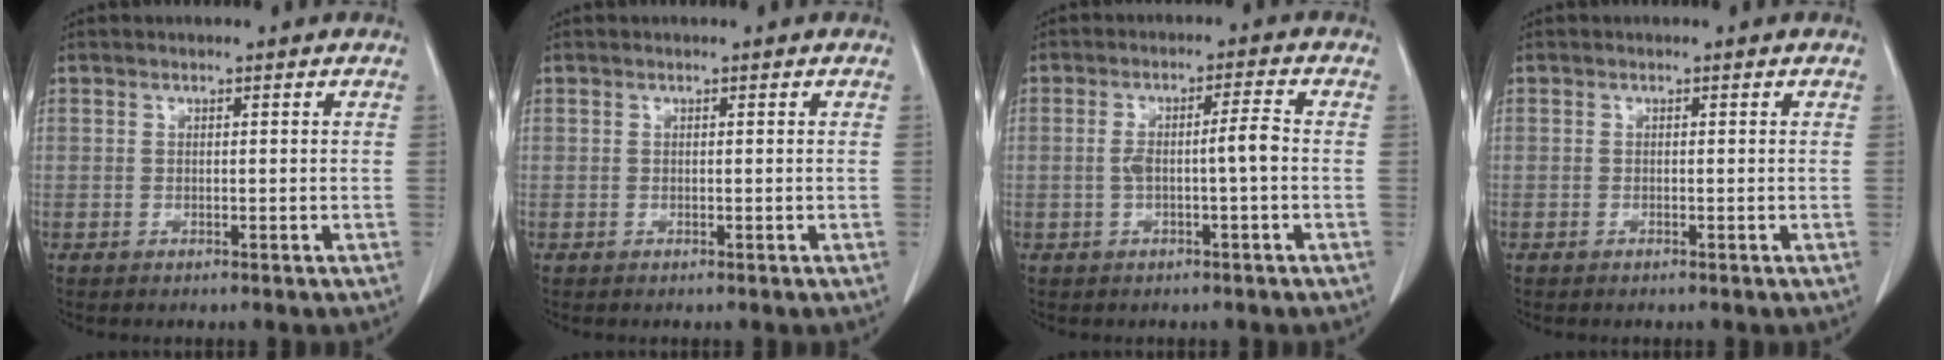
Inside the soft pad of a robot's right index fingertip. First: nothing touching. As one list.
[{"total": 0.0}, {"total": 4.4, "force": [-0.6, 0.3, 4.4], "torque": [-0.080, 0.018, -0.002]}, {"total": 0.0}]